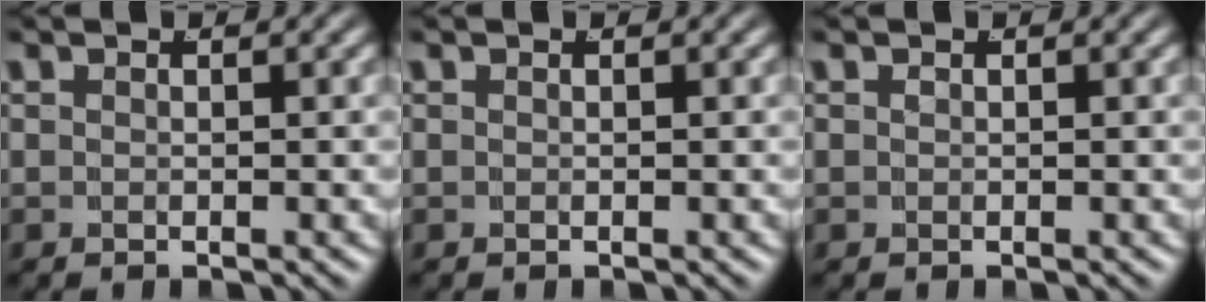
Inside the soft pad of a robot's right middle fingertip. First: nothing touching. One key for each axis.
{"total": 0.0}
{"total": 0.0}